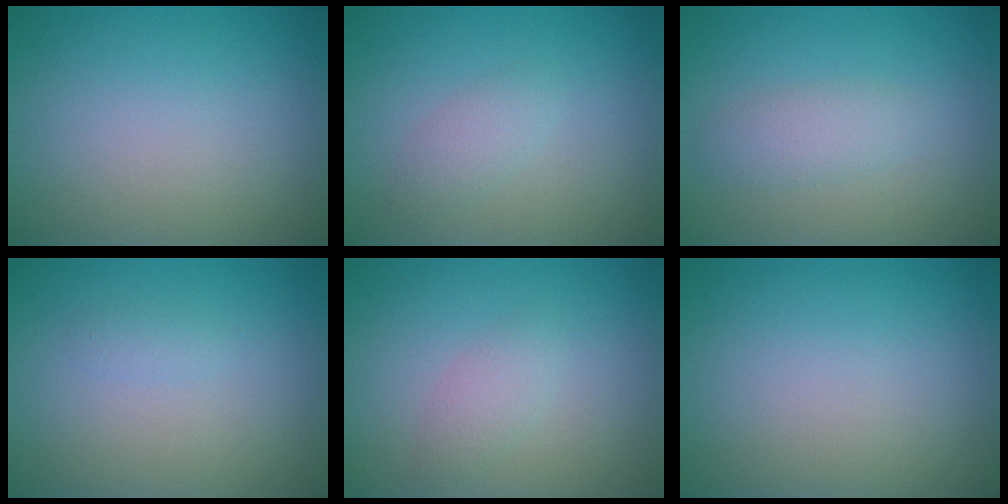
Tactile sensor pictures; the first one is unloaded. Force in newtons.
{"total": 1.5, "press": 1.5, "slide": 0.0}
{"total": 2.0, "press": 2.0, "slide": 0.1}
{"total": 0.7, "press": 0.7, "slide": 0.0}
{"total": 1.5, "press": 1.5, "slide": 0.0}
{"total": 0.0}